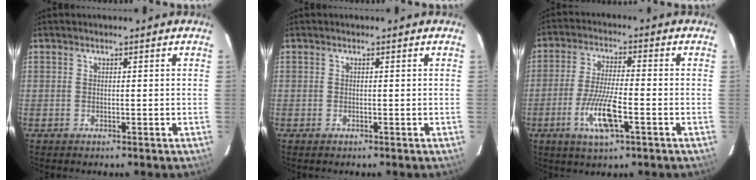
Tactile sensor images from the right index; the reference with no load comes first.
{"total": 0.0}
{"total": 9.0, "force": [-3.5, 1.4, 8.2], "torque": [-0.164, -0.011, -0.063]}